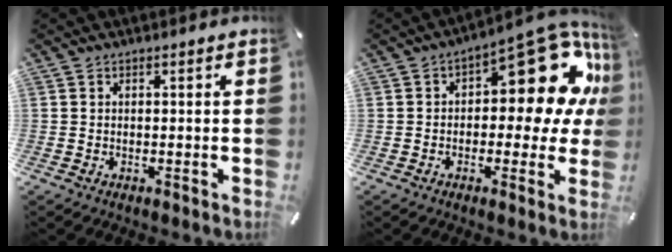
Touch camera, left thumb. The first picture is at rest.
{"total": 18.6, "force": [6.8, 9.1, 14.8], "torque": [-0.172, -0.057, 0.110]}